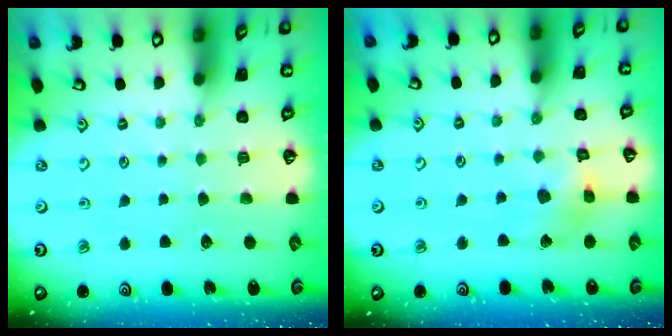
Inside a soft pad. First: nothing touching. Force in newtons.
{"total": 8.6, "press": 8.6, "slide": 1.0}